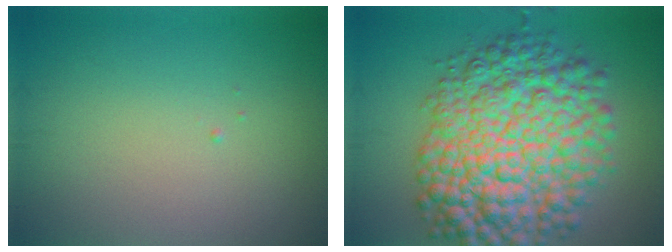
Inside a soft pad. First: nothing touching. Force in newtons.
{"total": 12.9, "press": 12.9, "slide": 0.3}